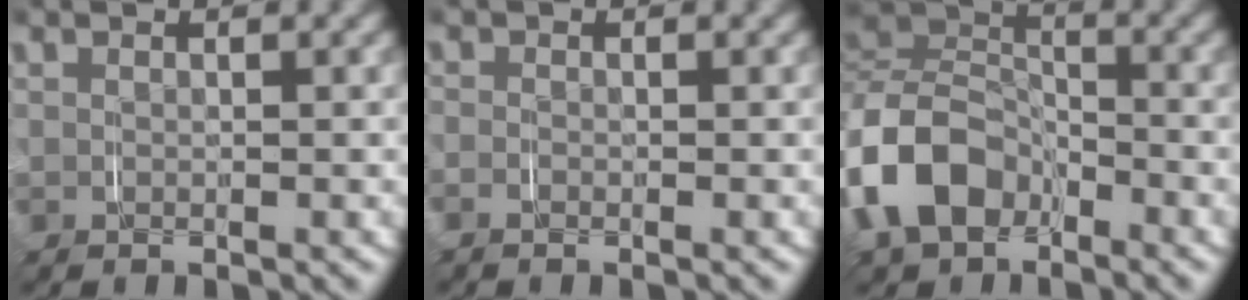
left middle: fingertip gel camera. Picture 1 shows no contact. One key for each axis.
{"total": 0.7, "fx": -0.7, "fy": 0.1, "fz": 0.0, "tx": -0.006, "ty": -0.006, "tz": -0.015}
{"total": 9.3, "fx": -3.0, "fy": 7.4, "fz": 4.9, "tx": -0.142, "ty": -0.011, "tz": -0.055}